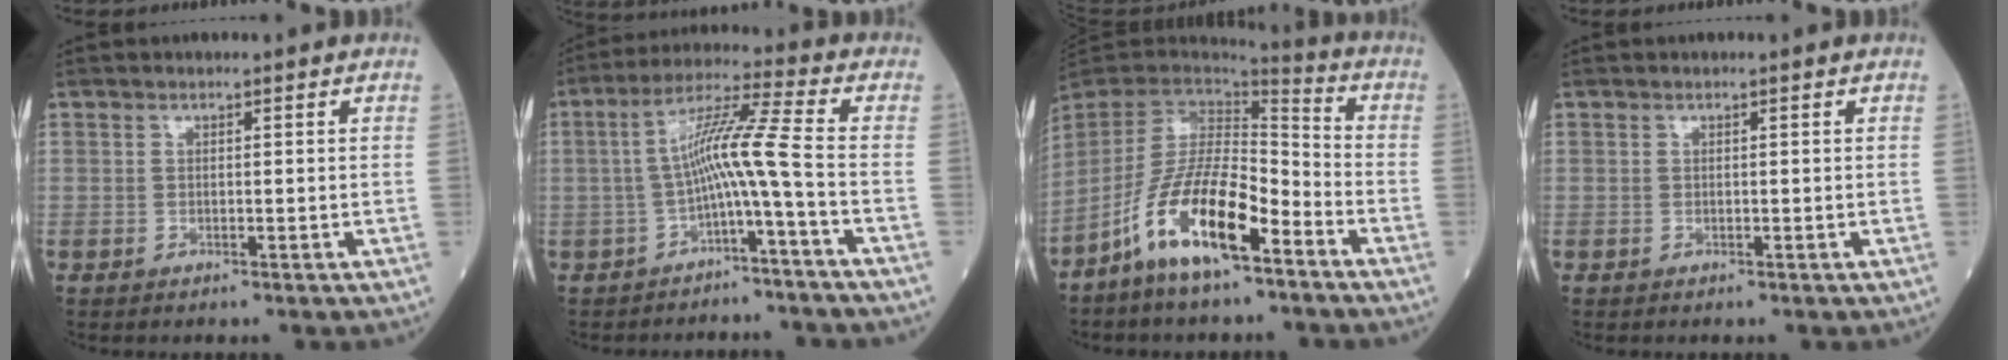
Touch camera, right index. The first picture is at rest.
{"total": 8.9, "force": [-2.5, -0.7, 8.5], "torque": [-0.160, 0.024, -0.044]}
{"total": 15.7, "force": [-8.9, 4.3, 12.3], "torque": [-0.252, -0.011, -0.165]}
{"total": 0.0}